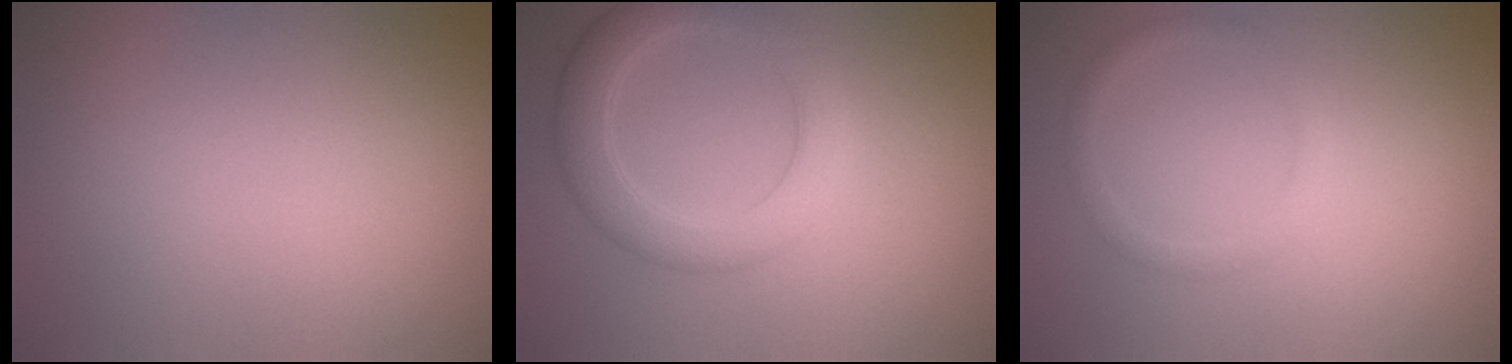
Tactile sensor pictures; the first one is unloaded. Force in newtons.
{"total": 4.6, "press": 4.5, "slide": 0.5}
{"total": 1.3, "press": 1.3, "slide": 0.1}